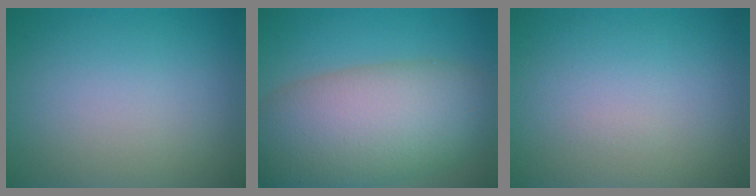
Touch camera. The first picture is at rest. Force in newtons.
{"total": 11.7, "press": 11.7, "slide": 0.3}
{"total": 0.0}